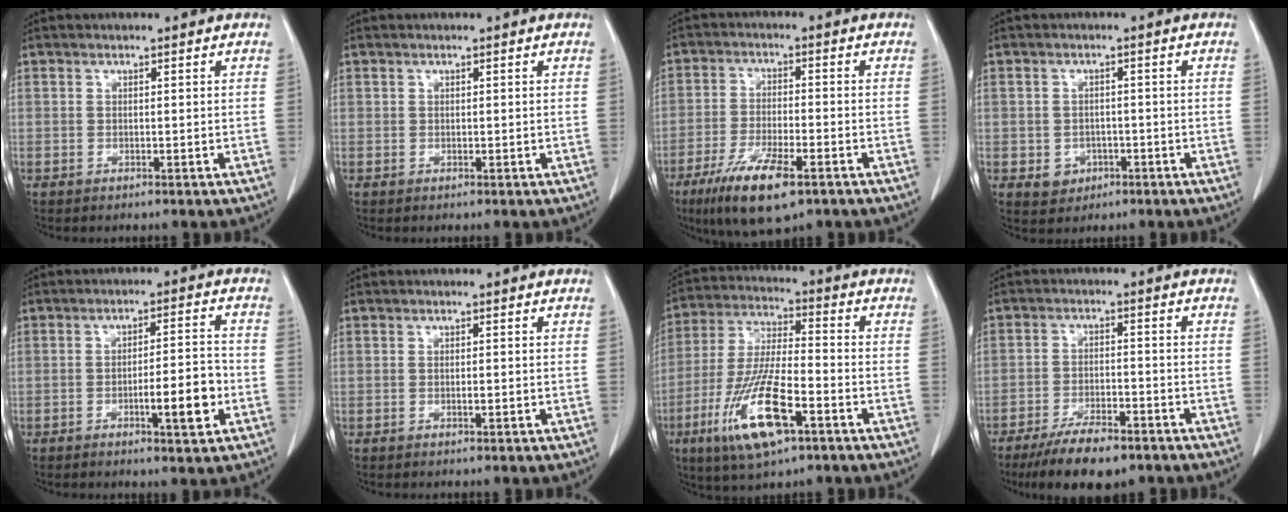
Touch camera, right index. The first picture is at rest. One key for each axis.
{"total": 0.0}
{"total": 10.7, "fx": -6.3, "fy": 2.5, "fz": 8.3, "tx": -0.156, "ty": -0.021, "tz": -0.103}
{"total": 3.3, "fx": -1.2, "fy": 3.0, "fz": 1.0, "tx": -0.010, "ty": 0.007, "tz": -0.007}
{"total": 7.4, "fx": -2.5, "fy": 1.1, "fz": 6.9, "tx": -0.103, "ty": 0.004, "tz": -0.035}
{"total": 0.8, "fx": -0.1, "fy": 0.2, "fz": 0.7, "tx": -0.014, "ty": 0.000, "tz": -0.001}
{"total": 14.7, "fx": -6.7, "fy": 3.2, "fz": 12.7, "tx": -0.264, "ty": -0.020, "tz": -0.118}
{"total": 9.5, "fx": -7.1, "fy": 2.6, "fz": 5.8, "tx": -0.097, "ty": -0.015, "tz": -0.116}